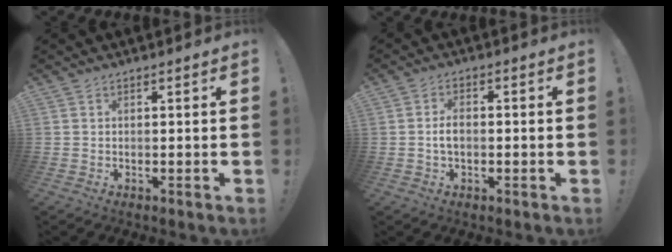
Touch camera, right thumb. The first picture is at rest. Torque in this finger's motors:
{"motor_torque": [0.71, 0.45, 0.33, -0.21, 0.00]}